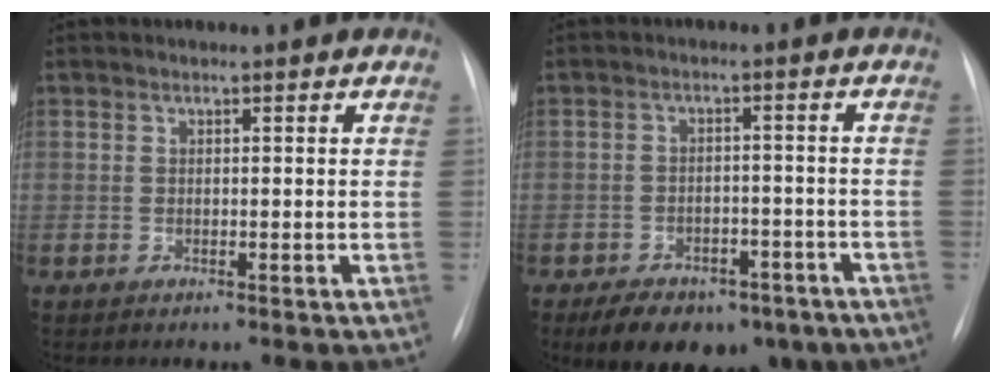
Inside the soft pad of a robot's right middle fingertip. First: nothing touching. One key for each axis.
{"total": 13.0, "fx": -8.9, "fy": 7.0, "fz": 6.4, "tx": -0.099, "ty": 0.005, "tz": -0.121}